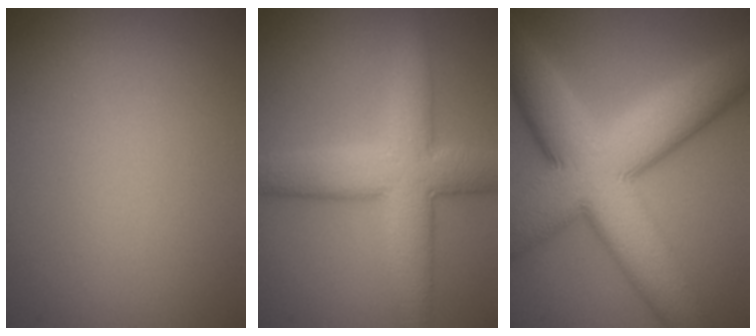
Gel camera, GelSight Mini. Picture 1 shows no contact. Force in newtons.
{"total": 8.0, "press": 8.0, "slide": 0.7}
{"total": 14.2, "press": 14.2, "slide": 0.1}